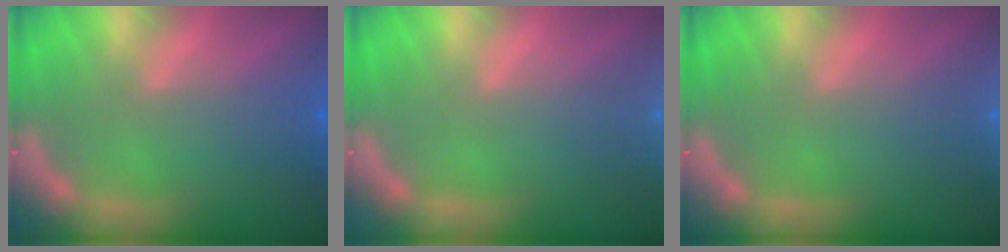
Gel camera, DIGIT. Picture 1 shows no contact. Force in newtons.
{"total": 6.0}
{"total": 3.0}